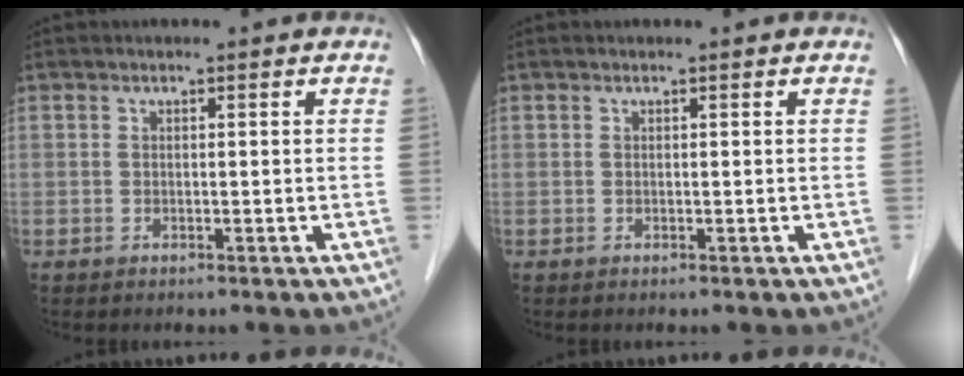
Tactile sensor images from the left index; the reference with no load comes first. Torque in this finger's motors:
{"motor_torque": [0.00, 0.00, 0.00, 0.00]}